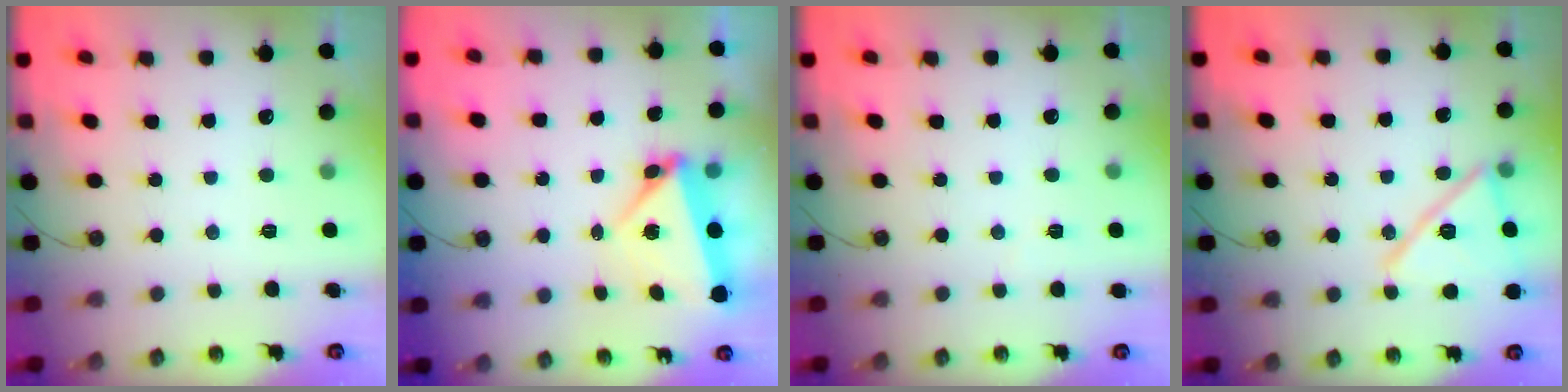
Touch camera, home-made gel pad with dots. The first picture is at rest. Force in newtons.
{"total": 5.6, "press": 5.2, "slide": 1.9}
{"total": 1.8, "press": 1.7, "slide": 0.6}
{"total": 17.0, "press": 16.9, "slide": 1.9}